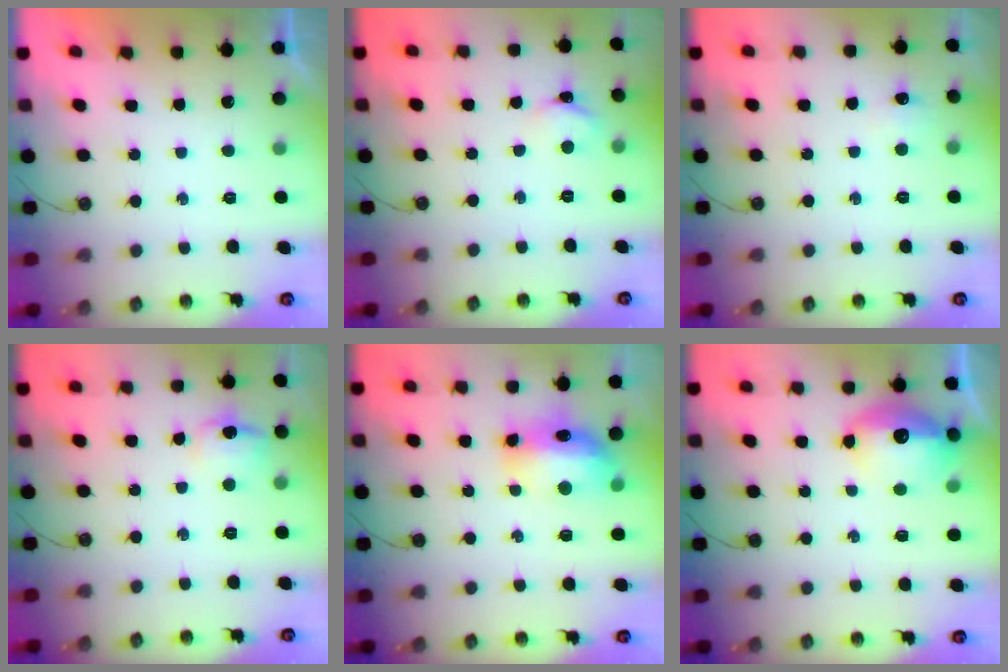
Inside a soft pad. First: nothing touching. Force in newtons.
{"total": 3.7, "press": 3.6, "slide": 0.5}
{"total": 5.2, "press": 5.1, "slide": 0.7}
{"total": 9.0, "press": 9.0, "slide": 0.9}
{"total": 13.3, "press": 13.3, "slide": 1.2}
{"total": 13.0, "press": 13.0, "slide": 1.1}